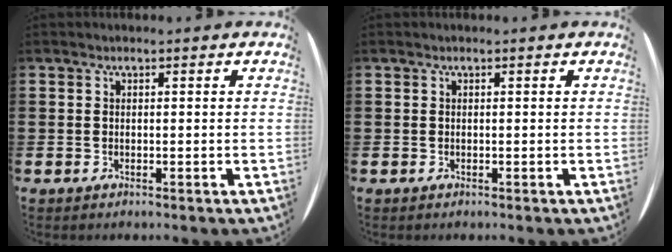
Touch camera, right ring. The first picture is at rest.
{"total": 0.0}